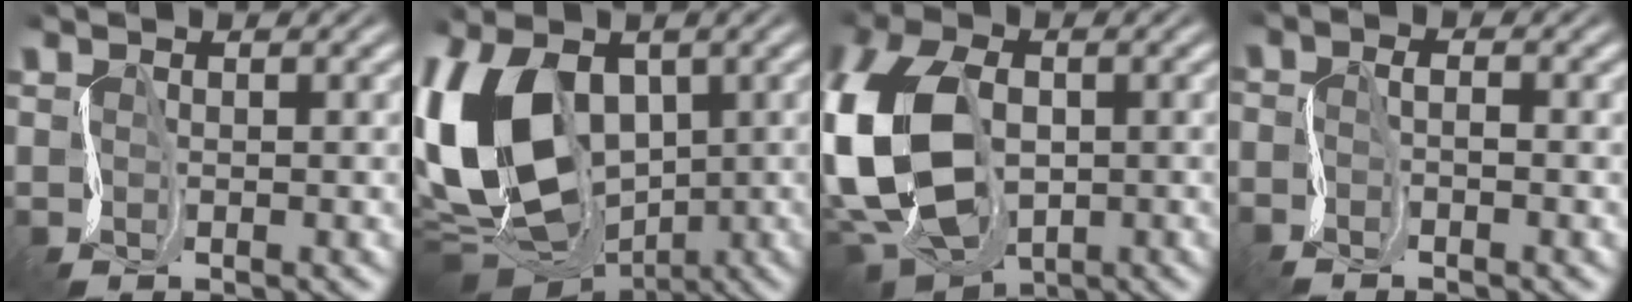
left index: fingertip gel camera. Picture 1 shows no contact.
{"total": 14.9, "force": [0.4, 10.2, 10.8], "torque": [-0.229, -0.018, 0.012]}
{"total": 13.6, "force": [-2.7, 9.3, 9.6], "torque": [-0.244, -0.020, -0.051]}
{"total": 1.8, "force": [-1.7, 0.0, 0.6], "torque": [-0.017, -0.003, -0.034]}